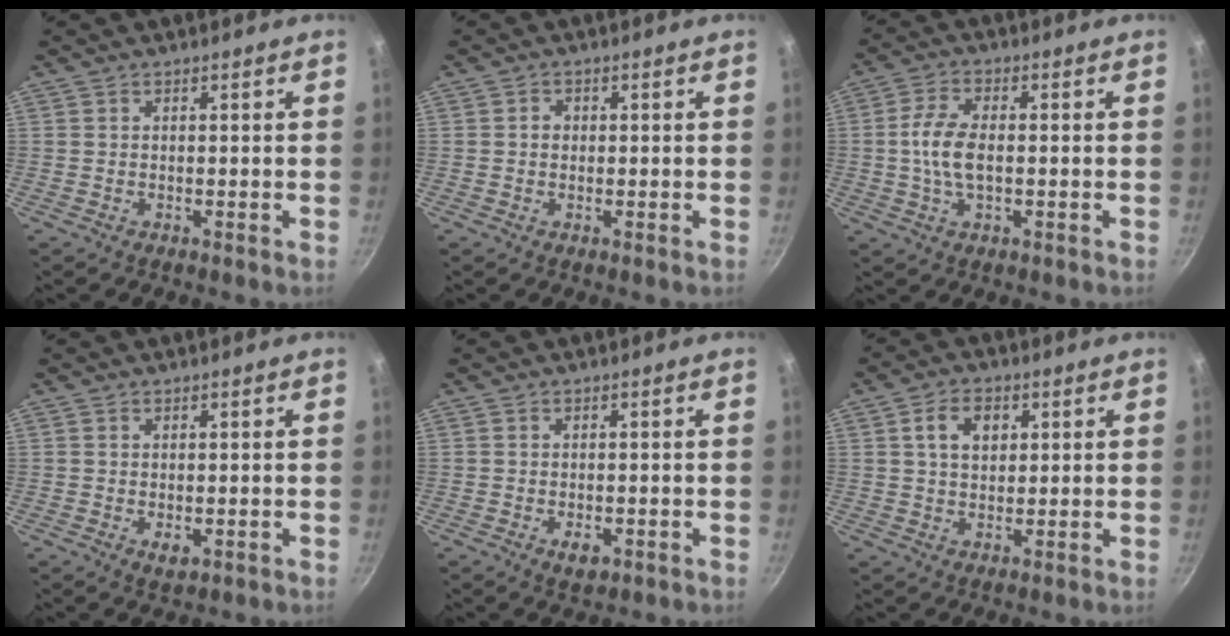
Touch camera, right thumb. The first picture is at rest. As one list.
[{"total": 1.3, "force": [-0.1, 1.1, 0.6], "torque": [-0.007, 0.004, -0.003]}, {"total": 7.5, "force": [-0.4, 4.0, 6.3], "torque": [-0.127, 0.012, -0.012]}, {"total": 2.1, "force": [-0.2, 1.3, 1.6], "torque": [-0.026, -0.007, -0.002]}, {"total": 3.0, "force": [-1.0, 1.7, 2.2], "torque": [-0.031, -0.001, -0.011]}, {"total": 6.0, "force": [1.9, 4.2, 3.9], "torque": [-0.050, 0.001, 0.031]}]